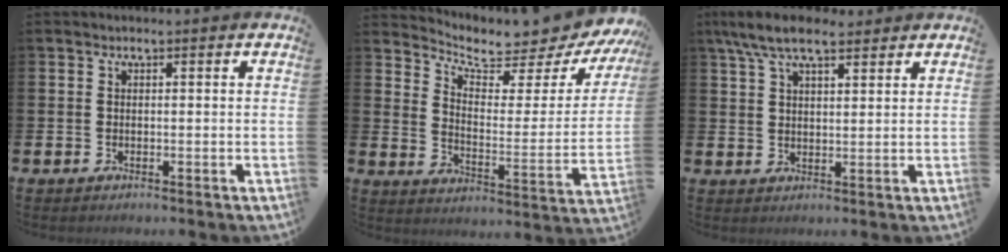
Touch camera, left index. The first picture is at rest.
{"total": 6.5, "force": [6.1, 1.5, 1.7], "torque": [-0.056, -0.059, 0.096]}
{"total": 7.2, "force": [5.9, 2.3, 3.5], "torque": [-0.080, -0.011, 0.107]}